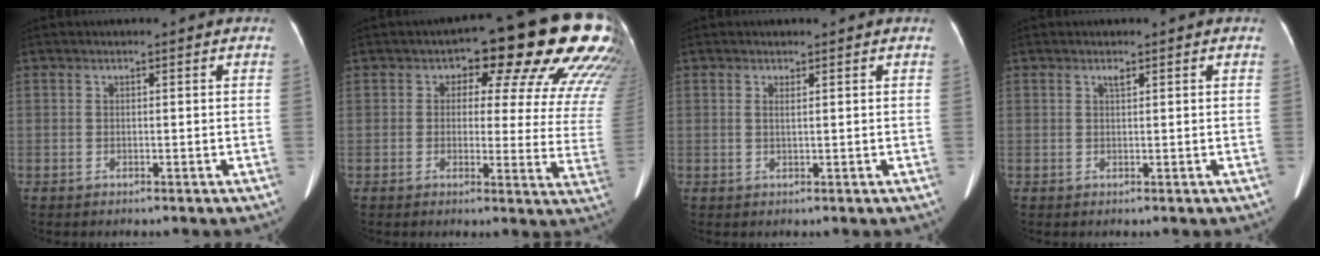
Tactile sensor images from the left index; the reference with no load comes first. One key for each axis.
{"total": 19.2, "fx": 11.5, "fy": 6.6, "fz": 13.8, "tx": -0.162, "ty": 0.004, "tz": 0.114}
{"total": 0.9, "fx": 0.4, "fy": 0.1, "fz": 0.8, "tx": -0.020, "ty": 0.001, "tz": 0.009}
{"total": 0.9, "fx": 0.6, "fy": 0.1, "fz": 0.7, "tx": -0.014, "ty": 0.002, "tz": 0.011}